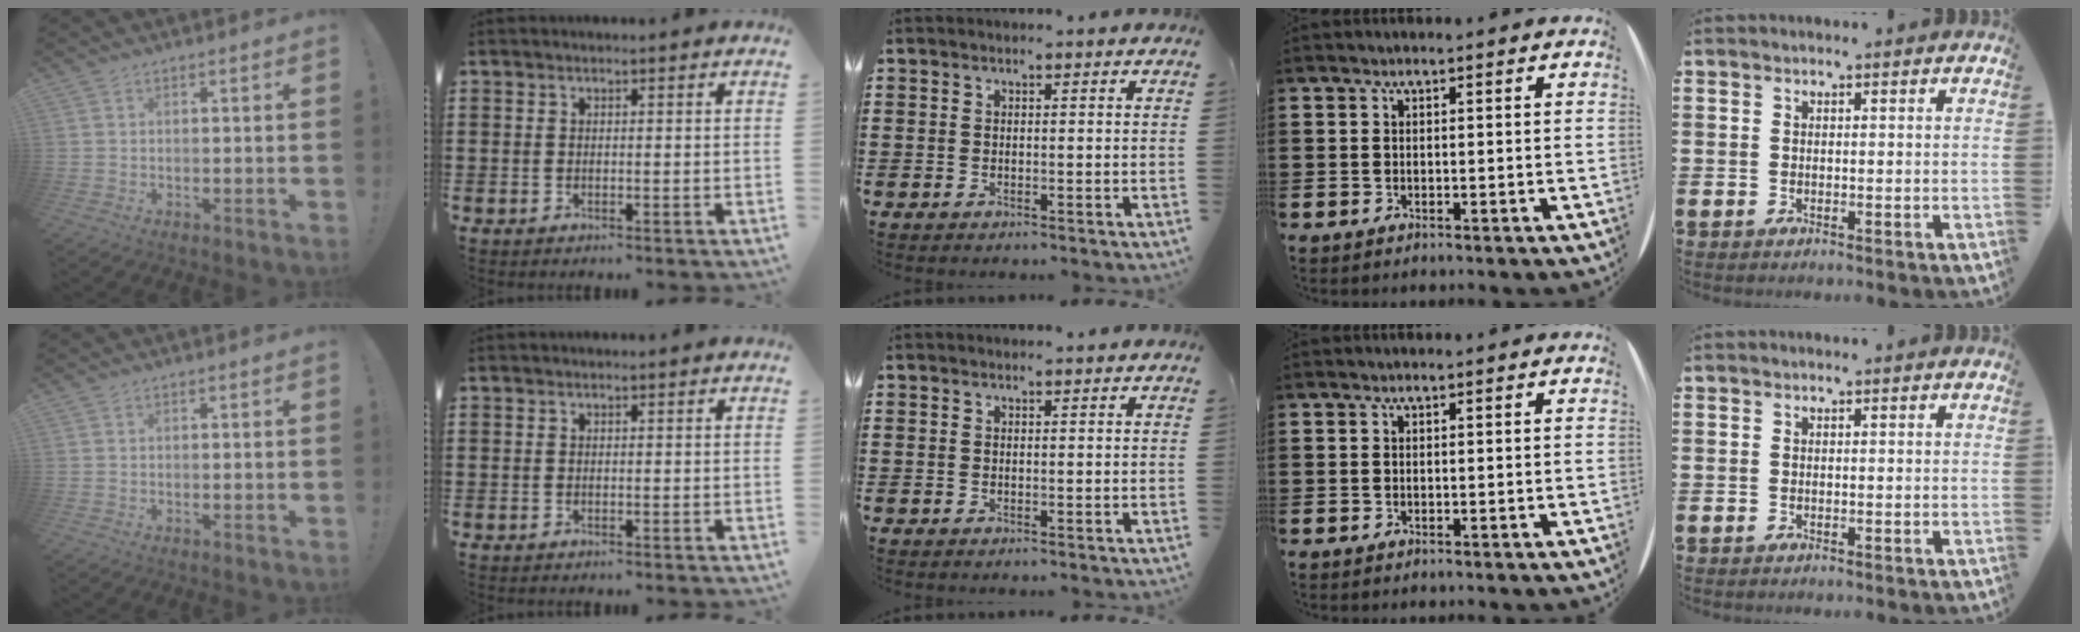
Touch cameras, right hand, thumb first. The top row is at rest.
{}